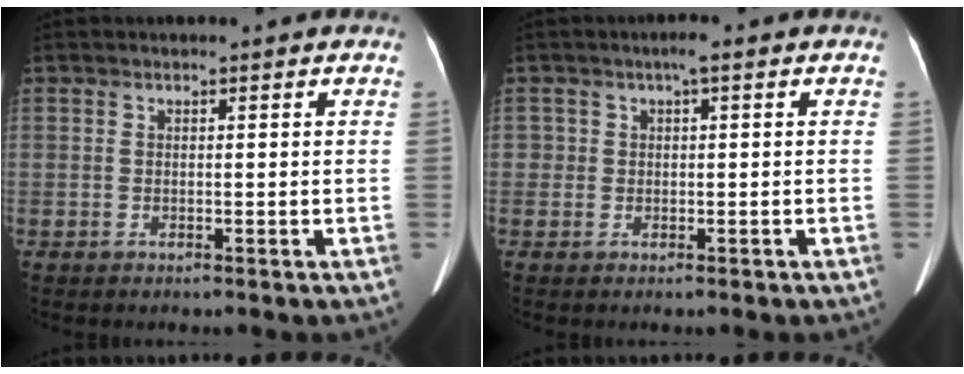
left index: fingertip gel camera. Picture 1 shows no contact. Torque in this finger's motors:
{"motor_torque": [0.21, -0.15, 0.03, 0.01]}